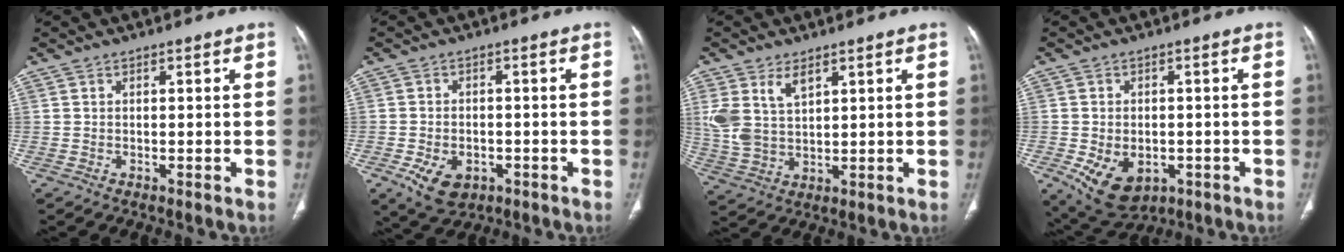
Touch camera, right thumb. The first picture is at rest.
{"total": 7.4, "force": [-3.1, 5.0, 4.6], "torque": [-0.075, 0.008, -0.040]}
{"total": 8.2, "force": [3.9, 4.7, 5.6], "torque": [-0.116, -0.014, 0.087]}
{"total": 10.3, "force": [-3.5, 6.9, 6.8], "torque": [-0.102, 0.004, -0.038]}